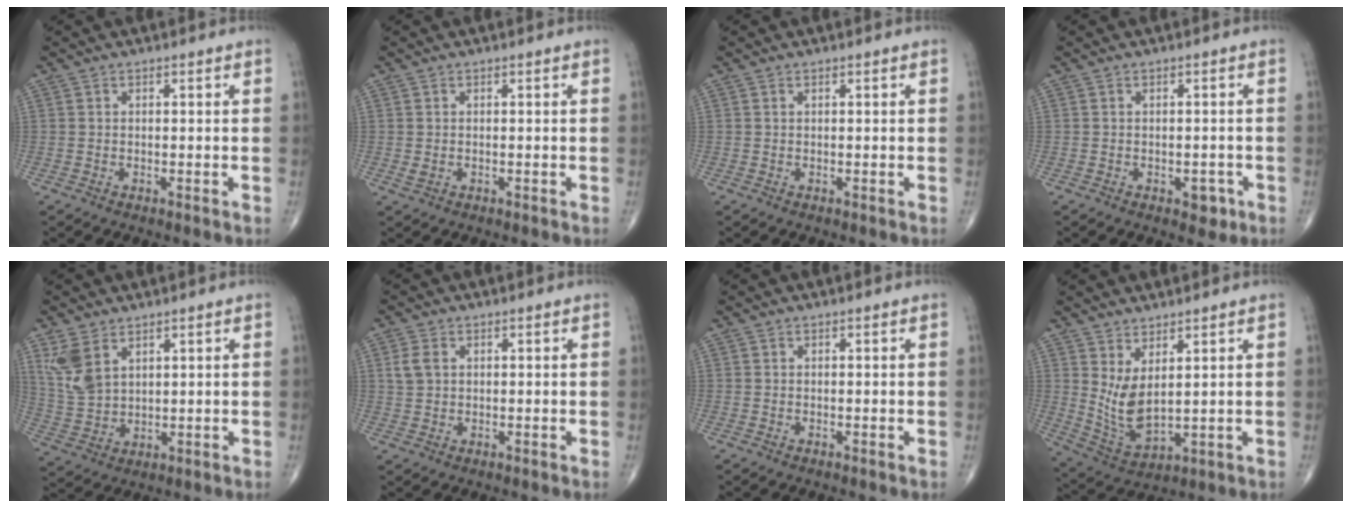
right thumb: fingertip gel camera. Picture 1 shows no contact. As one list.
[{"total": 0.9, "force": [-0.1, 0.6, 0.7], "torque": [-0.012, 0.000, 0.002]}, {"total": 0.0}, {"total": 2.8, "force": [-1.2, 1.6, 1.9], "torque": [-0.005, 0.005, -0.013]}, {"total": 7.8, "force": [4.1, 4.5, 4.9], "torque": [-0.099, -0.011, 0.098]}, {"total": 3.2, "force": [0.9, 2.3, 2.0], "torque": [-0.041, 0.004, 0.020]}, {"total": 0.0}, {"total": 7.9, "force": [2.6, 3.4, 6.6], "torque": [-0.128, -0.036, 0.068]}]